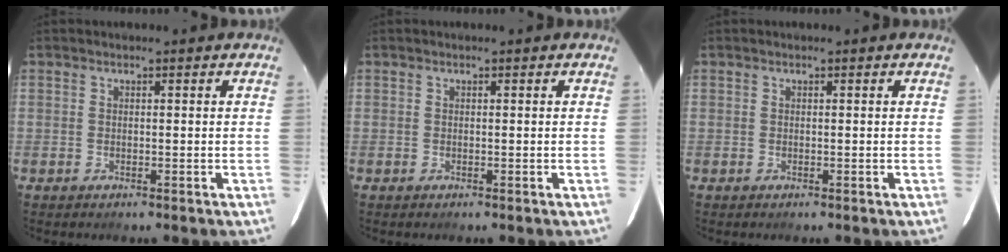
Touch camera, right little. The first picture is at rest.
{"total": 0.0}
{"total": 0.0}